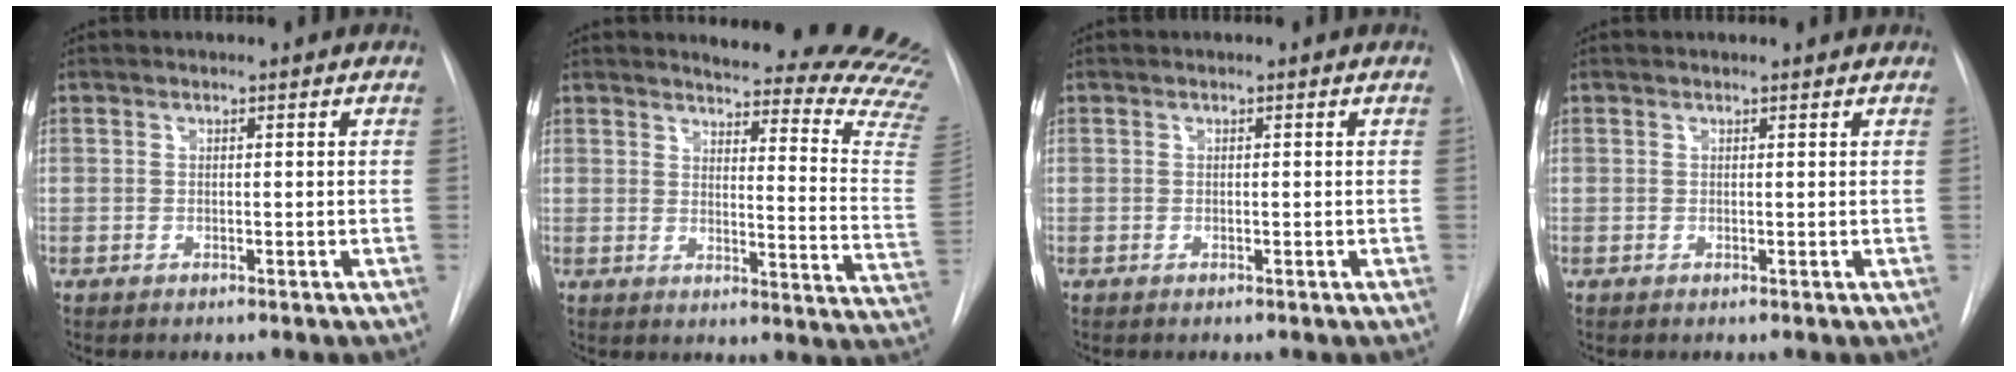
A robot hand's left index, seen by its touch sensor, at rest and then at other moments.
{"total": 22.0, "force": [20.8, 1.0, 7.0], "torque": [-0.080, -0.163, 0.212]}
{"total": 0.0}
{"total": 1.0, "force": [0.9, 0.4, 0.1], "torque": [-0.009, 0.010, 0.002]}